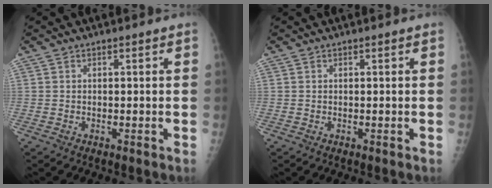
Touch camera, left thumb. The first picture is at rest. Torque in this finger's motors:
{"motor_torque": [0.04, -0.04, 0.01, -0.01, 0.00]}